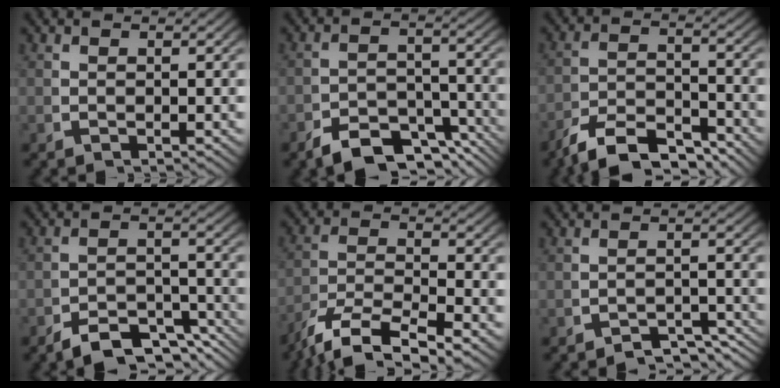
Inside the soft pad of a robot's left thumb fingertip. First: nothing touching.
{"total": 7.4, "force": [-5.6, 3.6, 3.2], "torque": [-0.048, -0.030, -0.088]}
{"total": 8.3, "force": [-6.9, 3.2, 3.3], "torque": [-0.057, -0.027, -0.108]}
{"total": 6.9, "force": [-5.4, 2.9, 3.1], "torque": [-0.045, -0.024, -0.086]}
{"total": 8.6, "force": [-4.3, 4.9, 5.6], "torque": [-0.123, -0.035, -0.055]}
{"total": 4.3, "force": [-3.7, 1.3, 1.8], "torque": [-0.018, -0.013, -0.058]}